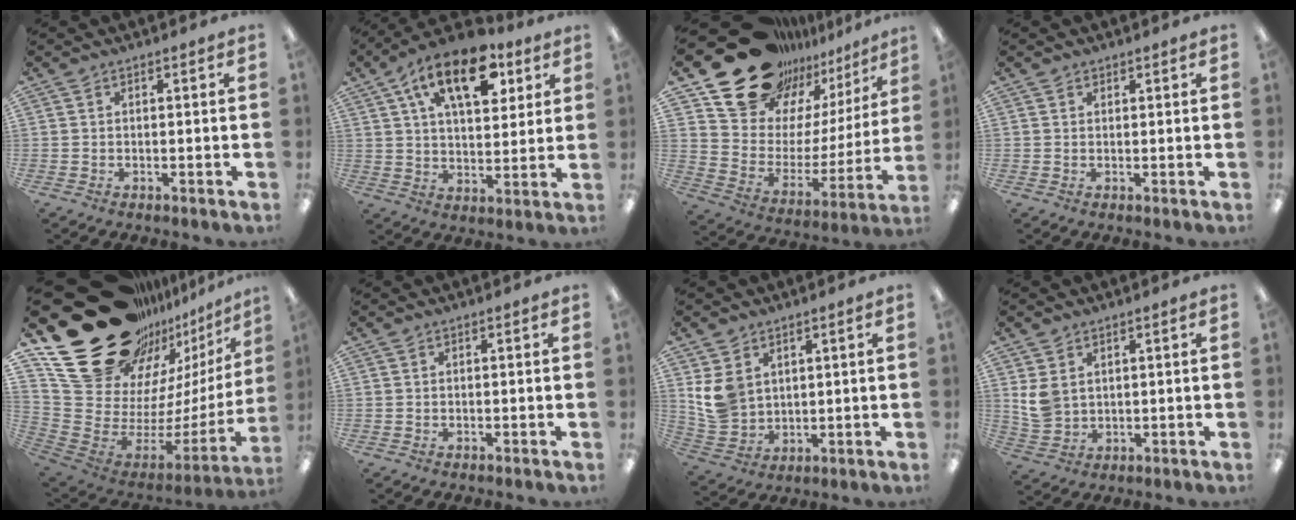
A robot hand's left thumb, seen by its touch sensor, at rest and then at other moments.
{"total": 17.5, "force": [8.8, 8.9, 12.2], "torque": [-0.181, -0.024, 0.145]}
{"total": 23.8, "force": [18.4, 13.2, 7.3], "torque": [-0.131, -0.122, 0.350]}
{"total": 1.1, "force": [0.9, 0.7, 0.1], "torque": [0.006, -0.002, 0.015]}
{"total": 31.8, "force": [20.4, 17.5, 17.1], "torque": [-0.243, -0.168, 0.432]}
{"total": 0.0}
{"total": 8.6, "force": [3.3, 7.0, 3.8], "torque": [-0.099, -0.004, 0.067]}
{"total": 5.9, "force": [2.1, 4.7, 3.0], "torque": [-0.076, 0.002, 0.043]}